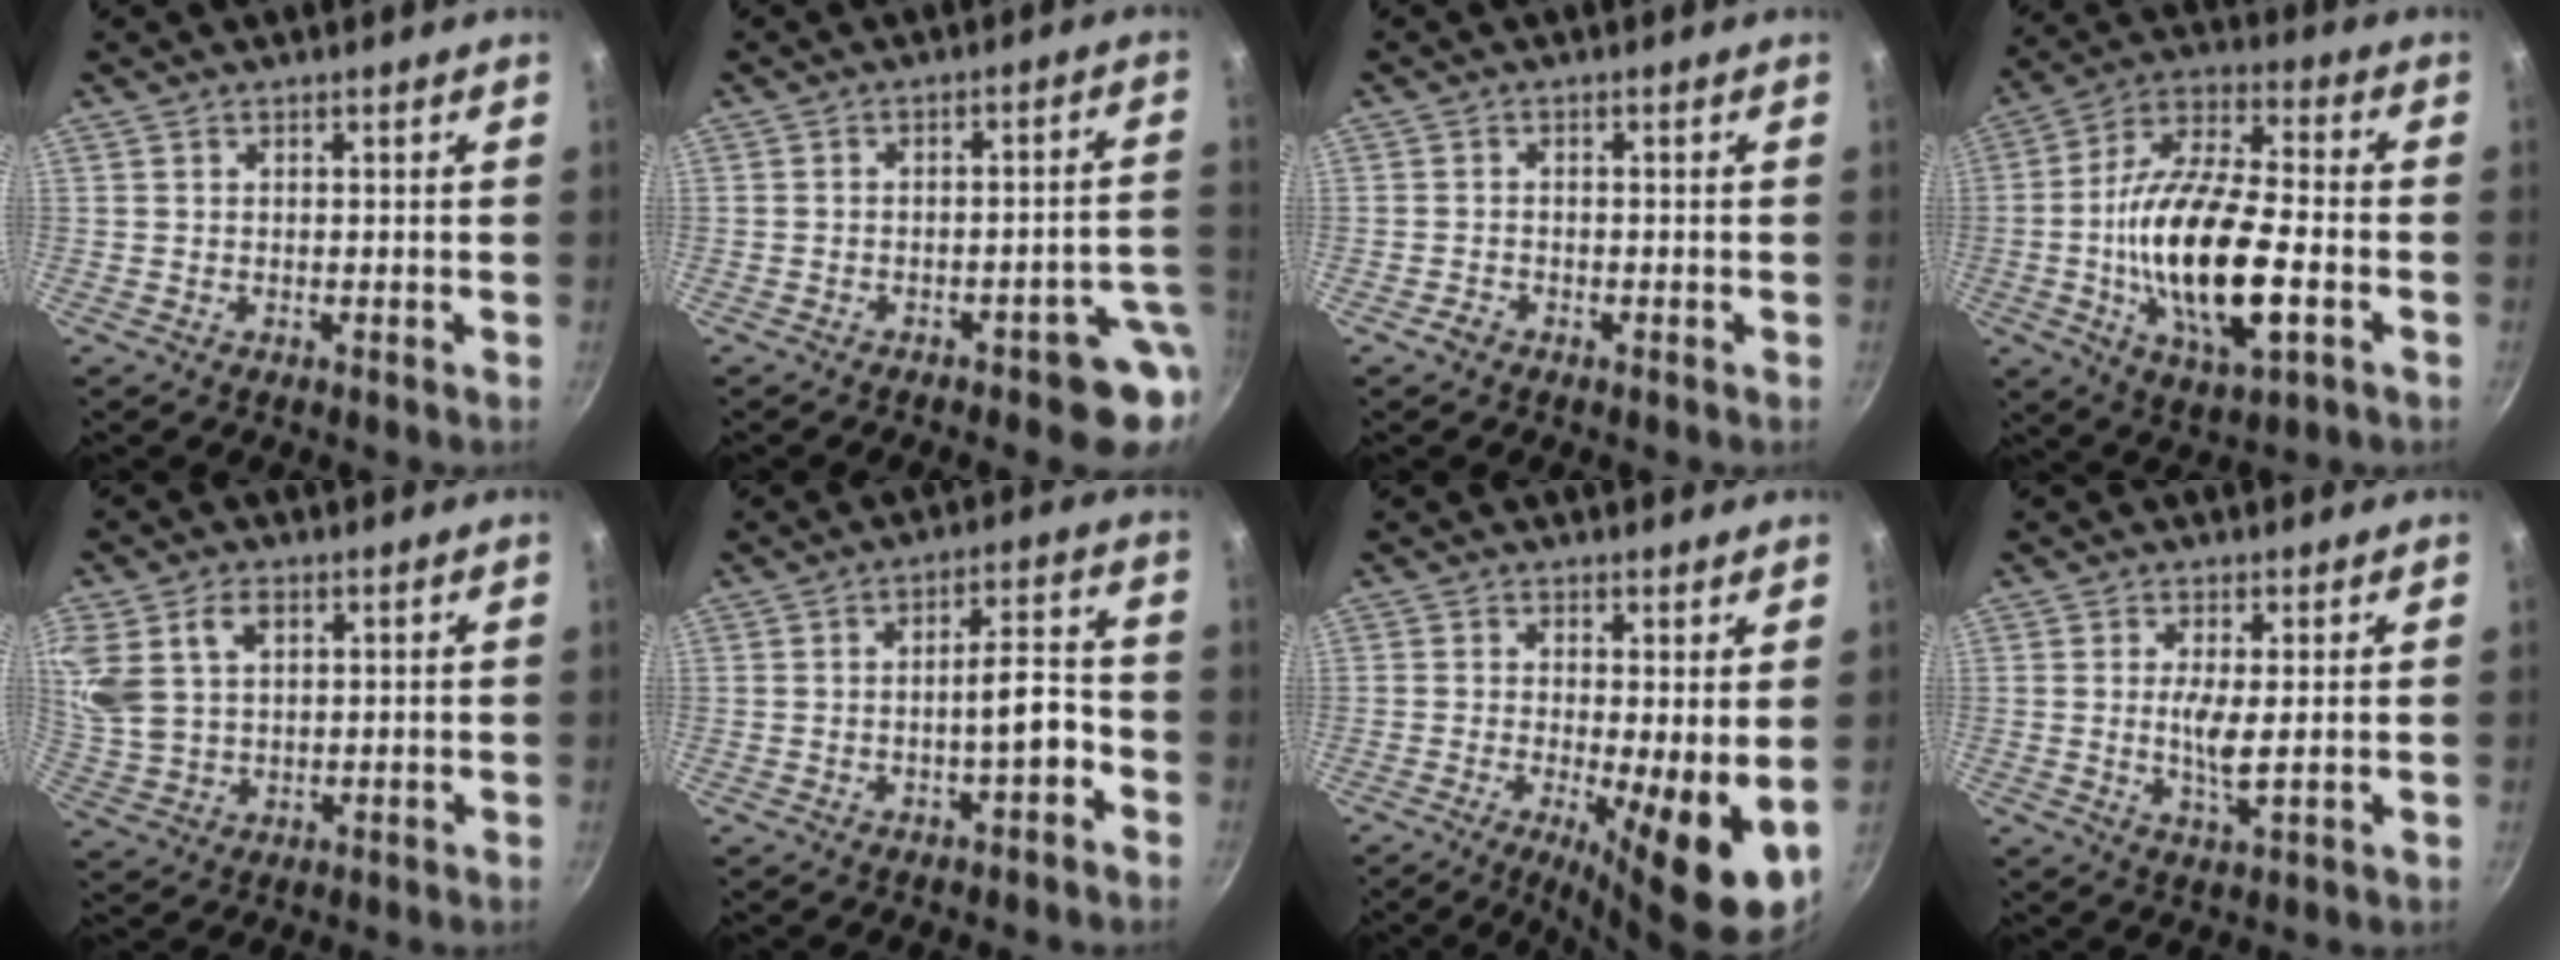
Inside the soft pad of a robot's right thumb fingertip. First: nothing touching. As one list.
[{"total": 8.2, "force": [-3.6, 3.1, 6.7], "torque": [-0.042, 0.045, -0.039]}, {"total": 1.6, "force": [-1.2, 0.9, 0.5], "torque": [-0.011, 0.014, -0.023]}, {"total": 21.4, "force": [-4.3, 8.5, 19.2], "torque": [-0.354, 0.019, -0.085]}, {"total": 11.6, "force": [4.5, 7.9, 7.3], "torque": [-0.145, -0.002, 0.094]}, {"total": 6.5, "force": [-2.8, 1.9, 5.6], "torque": [-0.072, 0.043, -0.038]}, {"total": 10.3, "force": [-1.3, 2.5, 9.9], "torque": [-0.145, -0.011, -0.017]}, {"total": 4.5, "force": [0.4, 0.9, 4.4], "torque": [-0.091, -0.011, 0.008]}]